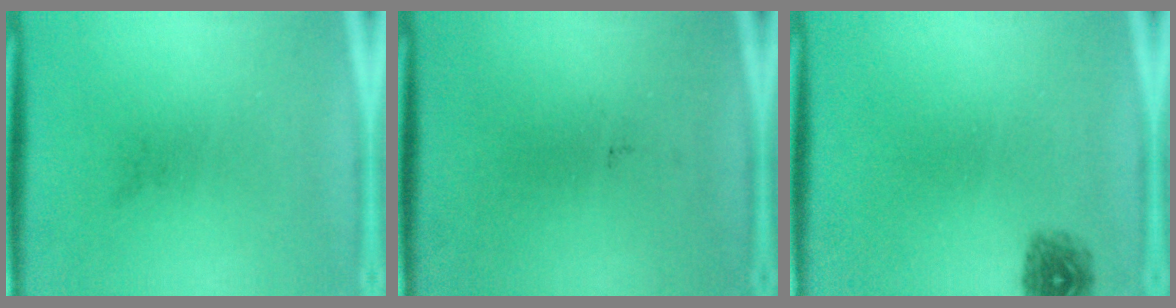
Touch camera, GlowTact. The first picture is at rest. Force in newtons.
{"total": 0.0}
{"total": 1.6}